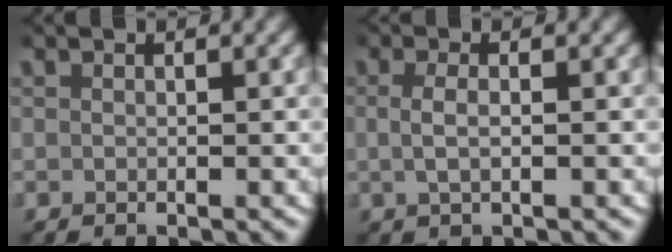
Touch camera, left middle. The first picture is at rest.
{"total": 1.8, "force": [-0.1, 0.5, 1.7], "torque": [-0.041, -0.003, 0.001]}